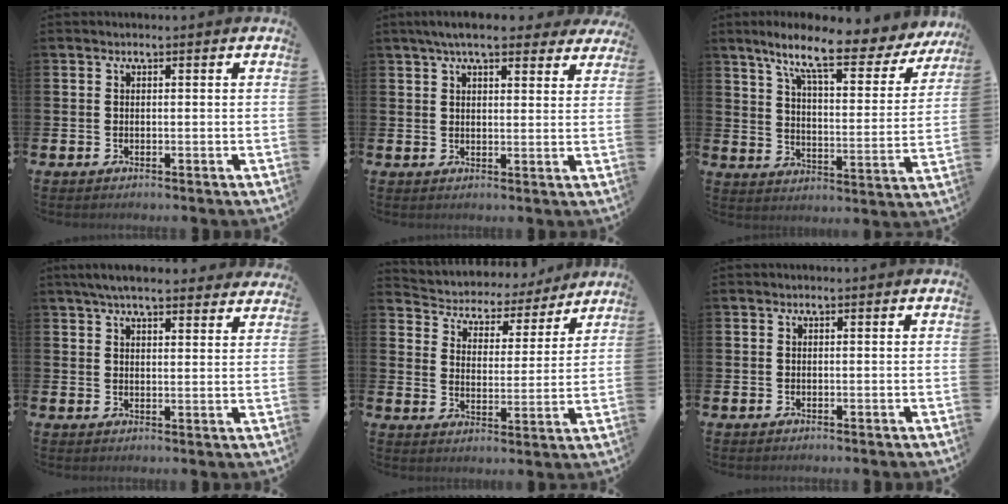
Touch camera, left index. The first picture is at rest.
{"total": 6.4, "force": [5.5, 1.6, 2.9], "torque": [-0.059, -0.013, 0.098]}
{"total": 10.5, "force": [8.1, 2.1, 6.3], "torque": [-0.139, -0.044, 0.131]}
{"total": 5.6, "force": [5.2, 0.9, 1.9], "torque": [-0.047, -0.014, 0.095]}
{"total": 5.0, "force": [4.5, 2.0, 0.2], "torque": [-0.029, -0.043, 0.071]}
{"total": 0.0}